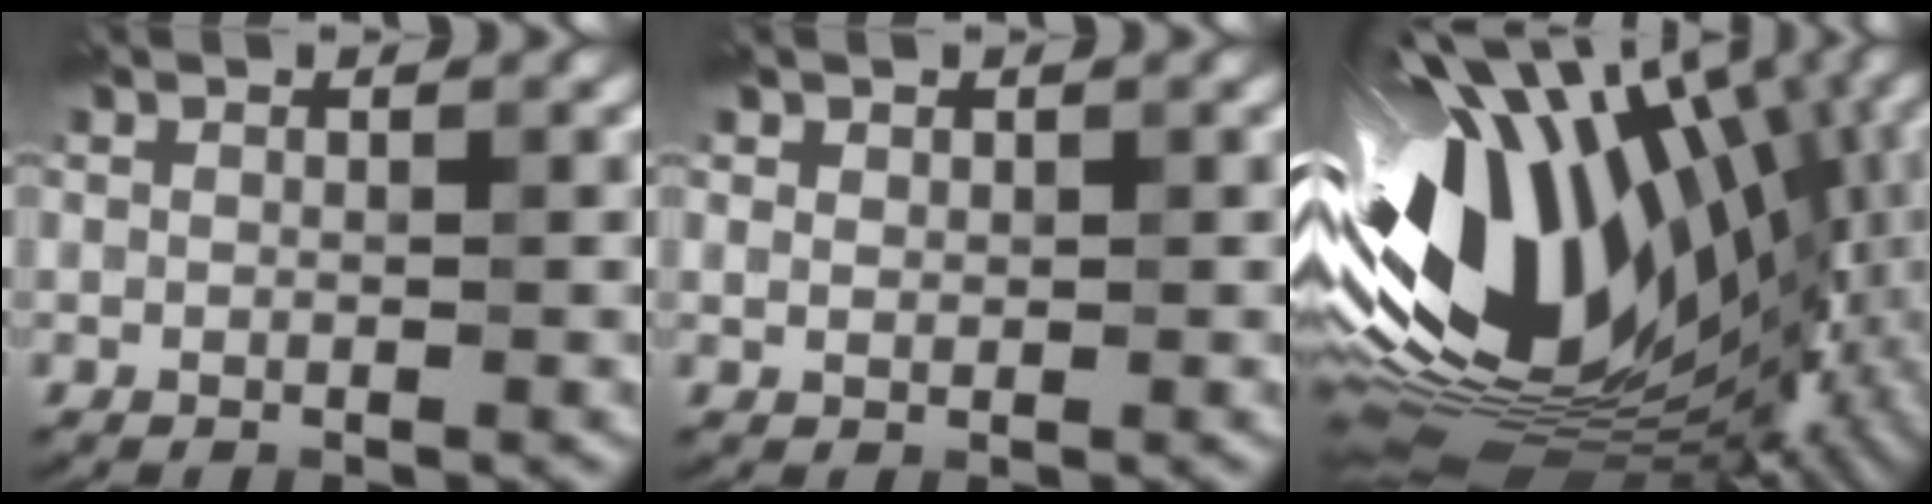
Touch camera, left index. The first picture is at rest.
{"total": 1.3, "force": [0.8, 0.9, 0.4], "torque": [-0.014, -0.001, 0.025]}
{"total": 16.1, "force": [0.4, 9.4, 13.1], "torque": [-0.232, 0.012, 0.000]}